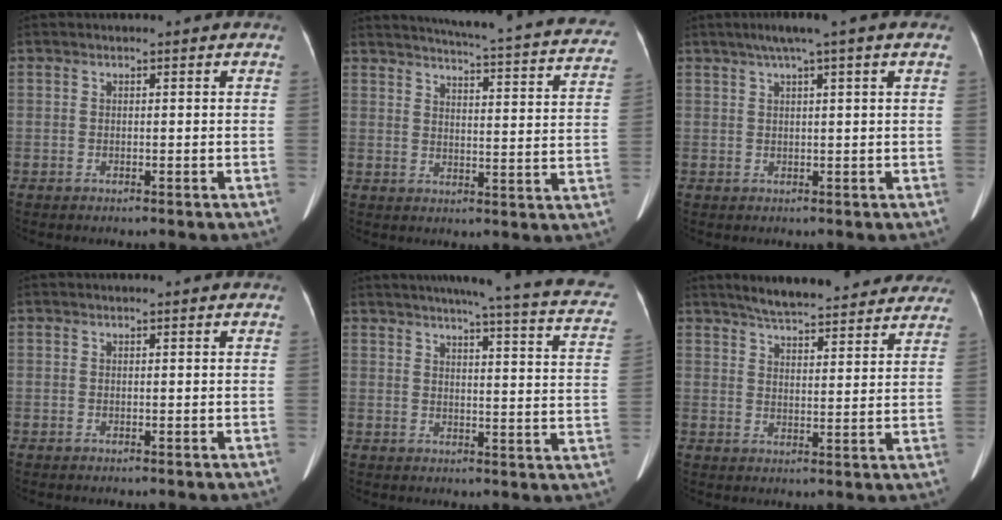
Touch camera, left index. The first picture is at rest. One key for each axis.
{"total": 25.9, "fx": 23.5, "fy": 2.5, "fz": 10.4, "tx": -0.143, "ty": -0.065, "tz": 0.265}
{"total": 5.7, "fx": 3.6, "fy": -0.9, "fz": 4.3, "tx": -0.072, "ty": 0.026, "tz": 0.060}
{"total": 1.7, "fx": 1.7, "fy": 0.1, "fz": 0.5, "tx": -0.011, "ty": 0.011, "tz": 0.017}
{"total": 21.8, "fx": 17.9, "fy": 1.9, "fz": 12.4, "tx": -0.164, "ty": -0.023, "tz": 0.193}
{"total": 21.5, "fx": 19.4, "fy": 4.0, "fz": 8.5, "tx": -0.117, "ty": -0.001, "tz": 0.243}